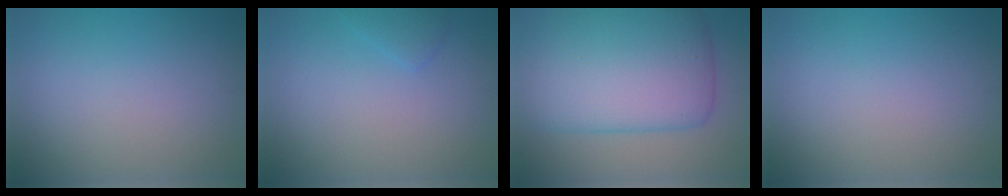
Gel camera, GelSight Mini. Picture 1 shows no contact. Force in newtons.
{"total": 1.0, "press": 1.0, "slide": 0.1}
{"total": 10.2, "press": 10.2, "slide": 0.1}
{"total": 0.0}